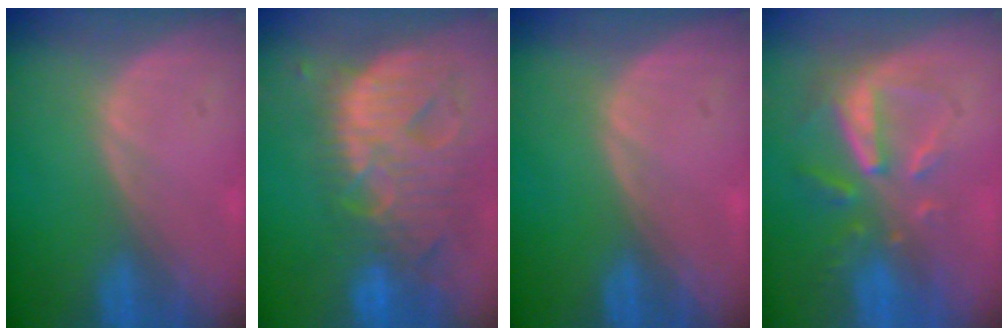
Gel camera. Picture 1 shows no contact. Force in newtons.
{"total": 13.7, "press": 11.7, "slide": 7.2}
{"total": 0.0}
{"total": 8.0, "press": 7.3, "slide": 3.3}